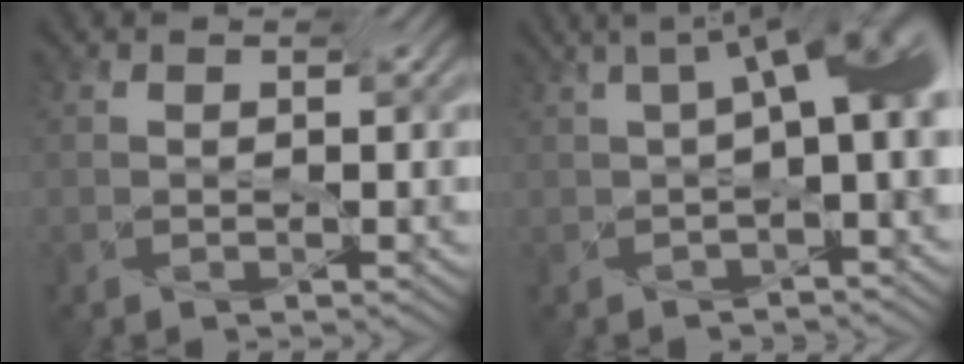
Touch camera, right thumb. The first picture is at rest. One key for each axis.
{"total": 12.6, "fx": 1.8, "fy": 4.8, "fz": 11.5, "tx": -0.122, "ty": 0.062, "tz": 0.012}